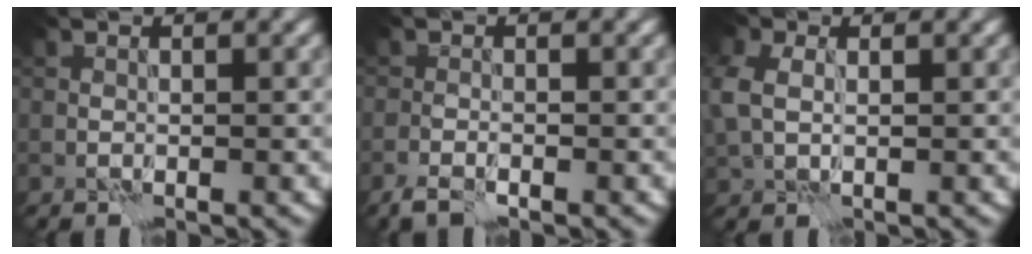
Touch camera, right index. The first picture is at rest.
{"total": 1.8, "force": [-1.4, 0.5, 1.1], "torque": [-0.026, -0.004, -0.031]}
{"total": 3.8, "force": [0.6, 2.7, 2.6], "torque": [-0.076, 0.005, 0.012]}